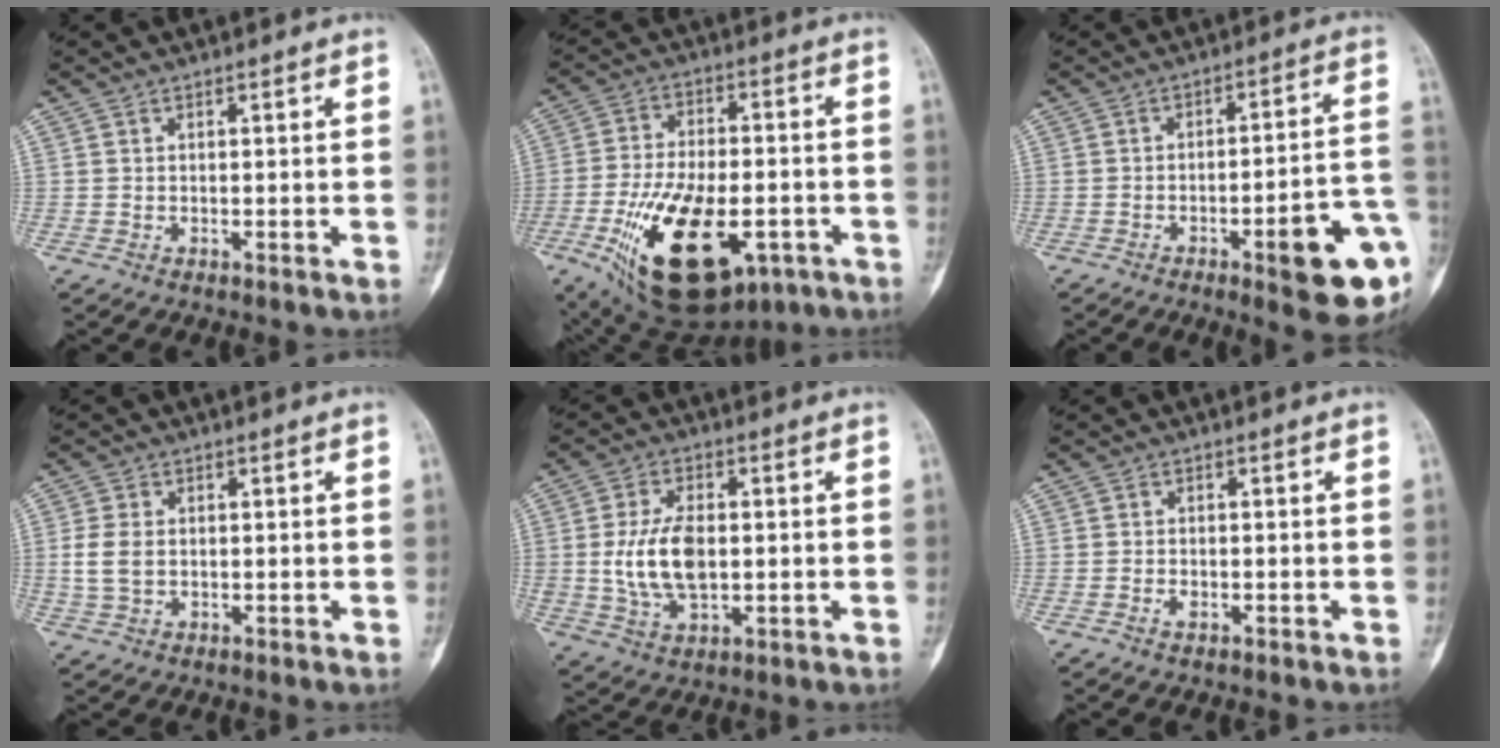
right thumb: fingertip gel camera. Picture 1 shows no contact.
{"total": 23.1, "force": [-8.6, 11.8, 18.0], "torque": [-0.331, 0.004, -0.121]}
{"total": 15.0, "force": [-5.5, 3.1, 13.7], "torque": [-0.140, 0.031, -0.063]}
{"total": 4.6, "force": [0.0, 3.2, 3.3], "torque": [-0.071, 0.002, 0.002]}
{"total": 10.5, "force": [0.0, 5.9, 8.7], "torque": [-0.167, 0.000, 0.008]}
{"total": 1.4, "force": [-0.7, 0.8, 0.9], "torque": [-0.018, 0.004, -0.013]}